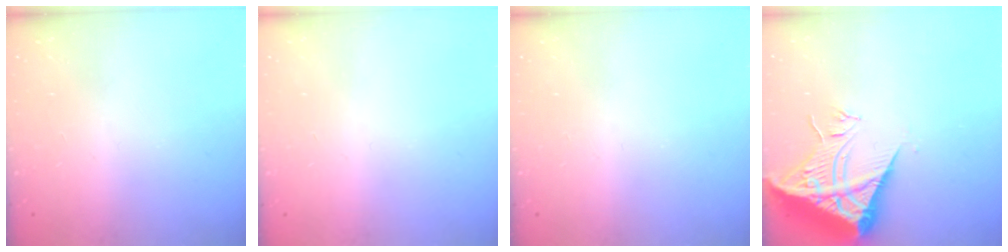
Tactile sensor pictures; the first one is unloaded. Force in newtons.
{"total": 0.0}
{"total": 0.0}
{"total": 10.3, "press": 10.3, "slide": 1.2}